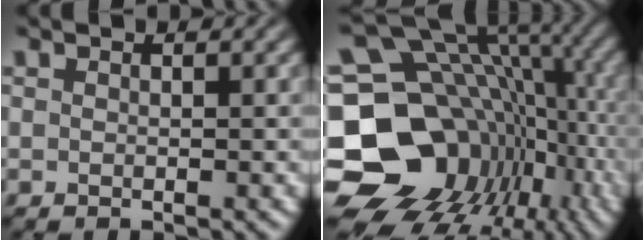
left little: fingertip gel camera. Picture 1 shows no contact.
{"total": 18.7, "force": [-3.8, 14.6, 10.9], "torque": [-0.211, -0.014, -0.039]}